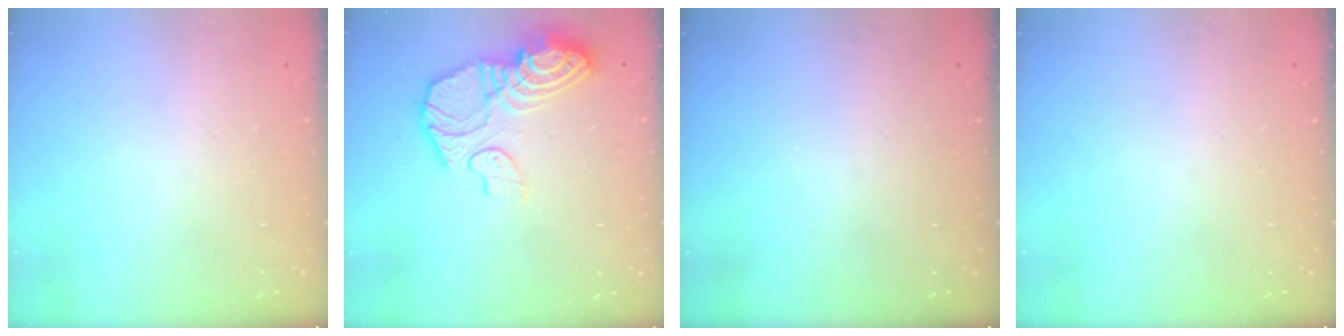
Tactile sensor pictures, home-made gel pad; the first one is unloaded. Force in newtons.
{"total": 15.8, "press": 15.8, "slide": 1.5}
{"total": 0.0}
{"total": 0.0}